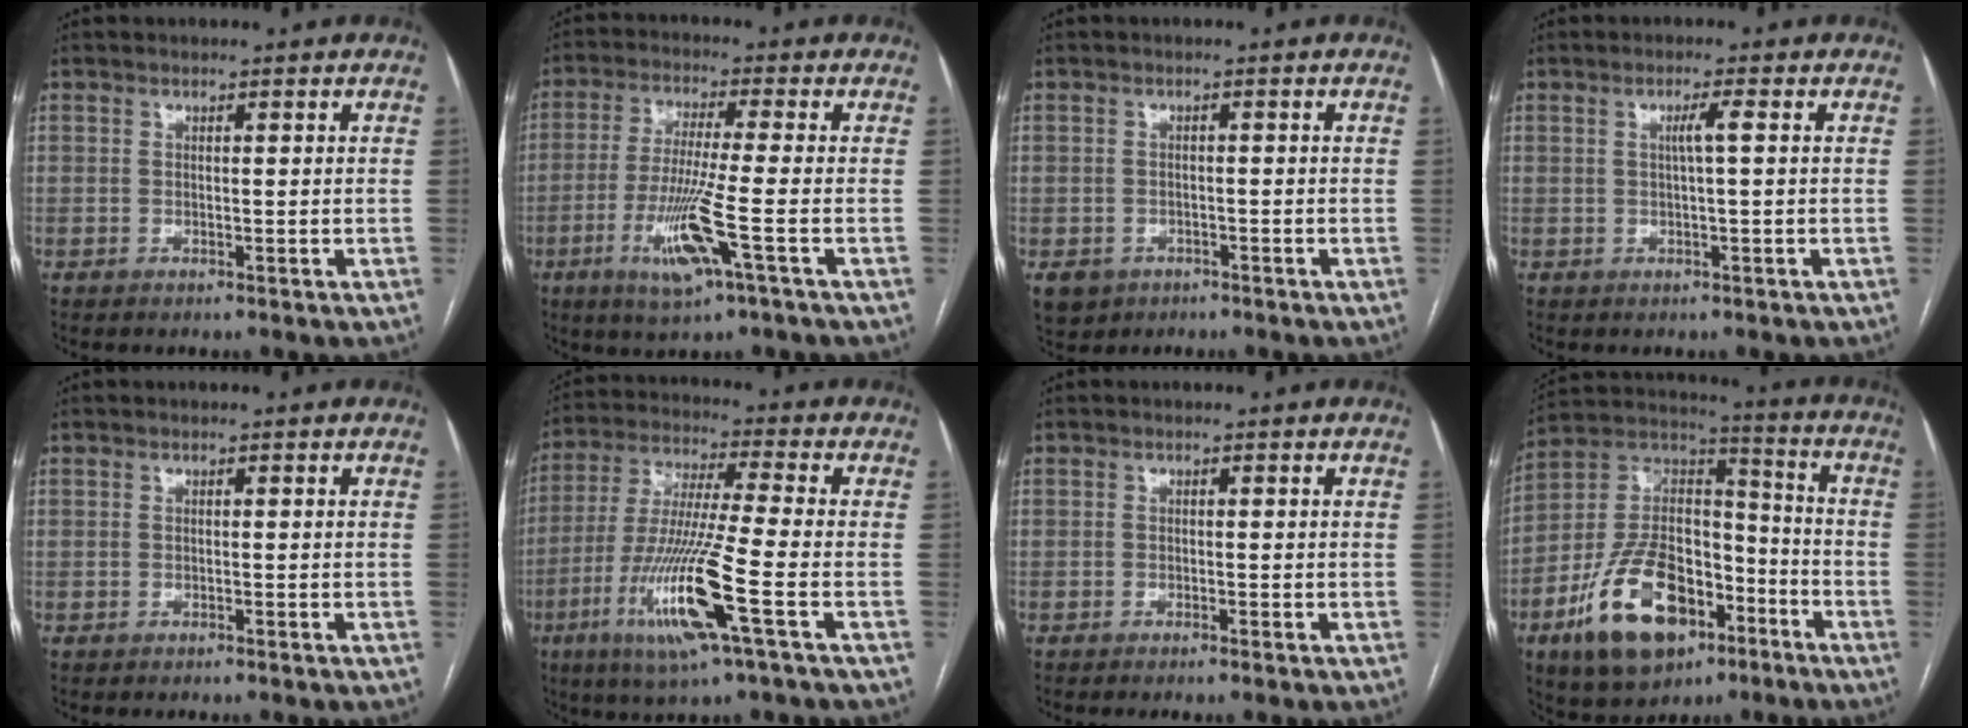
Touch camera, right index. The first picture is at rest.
{"total": 10.1, "force": [-3.8, -0.3, 9.3], "torque": [-0.187, -0.019, -0.072]}
{"total": 6.3, "force": [-3.5, 4.9, 1.8], "torque": [-0.041, 0.000, -0.046]}
{"total": 2.2, "force": [0.3, -0.3, 2.1], "torque": [-0.038, 0.002, 0.007]}
{"total": 0.0}
{"total": 15.3, "force": [-5.8, -0.5, 14.1], "torque": [-0.294, -0.025, -0.112]}
{"total": 0.9, "force": [-0.6, -0.1, 0.6], "torque": [-0.015, 0.001, -0.010]}
{"total": 20.1, "force": [-9.9, 10.5, 14.0], "torque": [-0.276, 0.016, -0.161]}